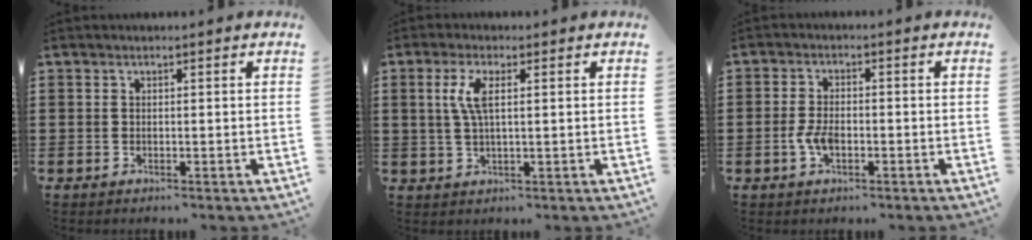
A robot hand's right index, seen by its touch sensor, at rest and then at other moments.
{"total": 4.4, "force": [1.1, 1.2, 4.1], "torque": [-0.092, 0.004, 0.014]}
{"total": 3.4, "force": [-1.1, 1.6, 2.8], "torque": [-0.074, -0.009, -0.024]}